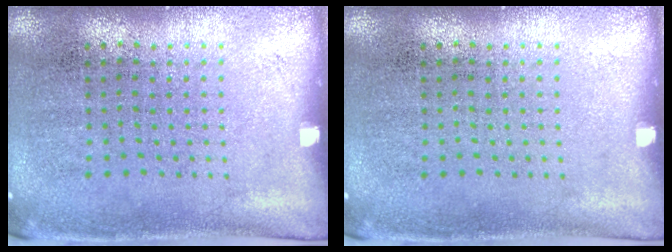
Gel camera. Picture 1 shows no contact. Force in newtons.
{"total": 0.0}